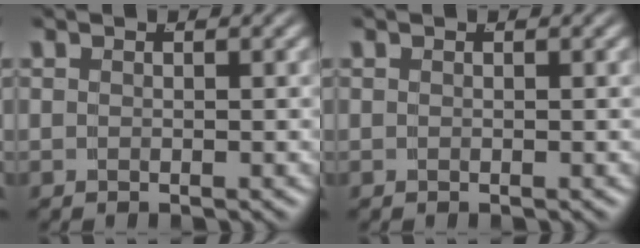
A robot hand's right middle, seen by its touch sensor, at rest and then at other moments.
{"total": 0.0}